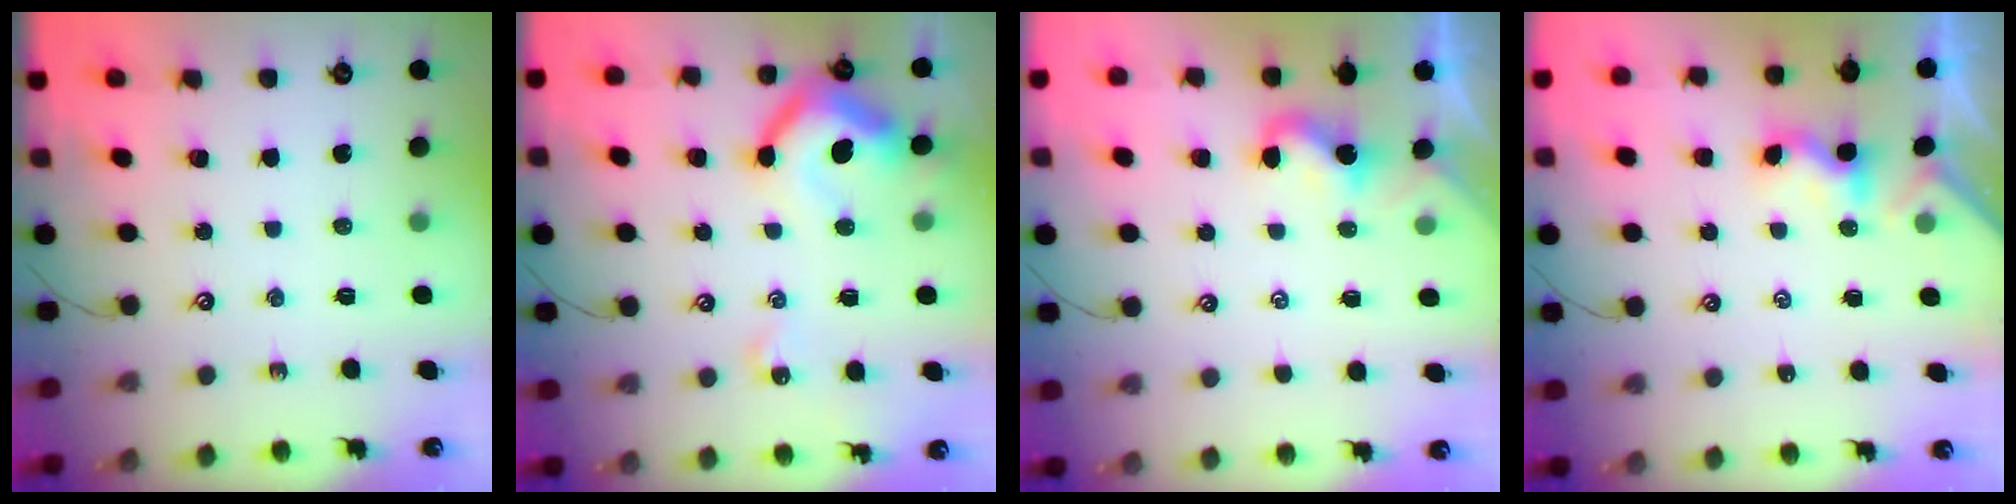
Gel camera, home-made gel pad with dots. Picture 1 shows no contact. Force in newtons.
{"total": 13.1, "press": 13.0, "slide": 1.7}
{"total": 2.1, "press": 2.0, "slide": 0.4}
{"total": 1.4, "press": 1.3, "slide": 0.4}